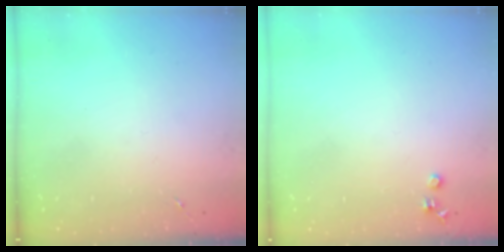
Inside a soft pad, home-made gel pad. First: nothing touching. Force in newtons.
{"total": 3.5, "press": 3.5, "slide": 0.4}